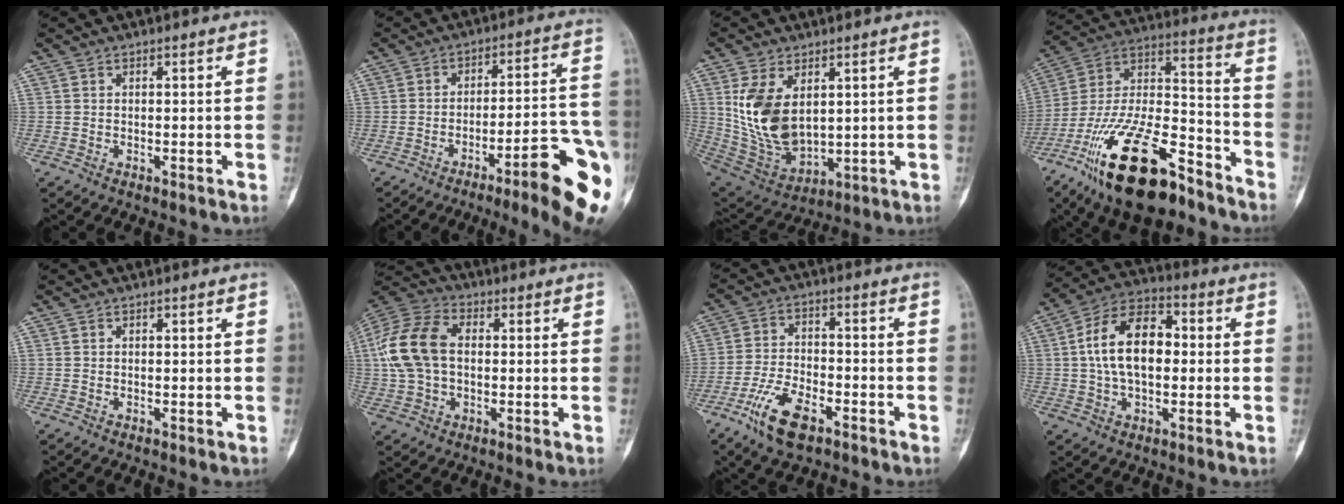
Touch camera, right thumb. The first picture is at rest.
{"total": 17.3, "force": [-8.2, 2.8, 15.0], "torque": [-0.157, 0.047, -0.110]}
{"total": 14.8, "force": [3.1, 9.1, 11.3], "torque": [-0.197, -0.017, 0.083]}
{"total": 27.0, "force": [-17.0, 10.6, 18.2], "torque": [-0.343, 0.068, -0.296]}
{"total": 0.0}
{"total": 14.9, "force": [0.9, 10.1, 10.9], "torque": [-0.218, 0.029, 0.010]}
{"total": 10.3, "force": [-6.1, 4.8, 6.8], "torque": [-0.128, 0.024, -0.116]}
{"total": 14.3, "force": [0.7, 8.6, 11.4], "torque": [-0.186, 0.031, 0.003]}